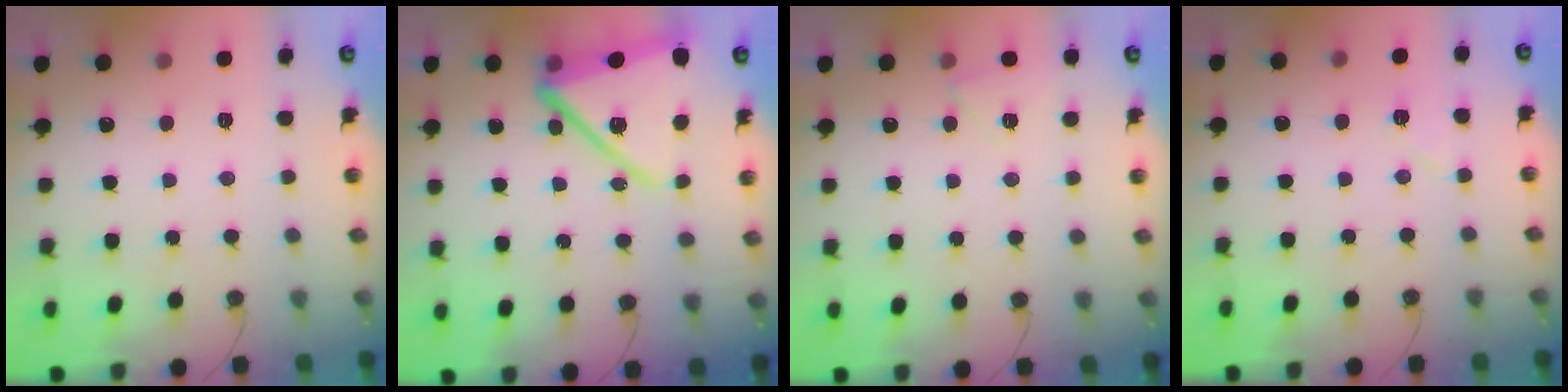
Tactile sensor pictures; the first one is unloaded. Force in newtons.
{"total": 18.1, "press": 18.0, "slide": 1.5}
{"total": 4.0, "press": 4.0, "slide": 0.3}
{"total": 4.9, "press": 4.8, "slide": 1.0}